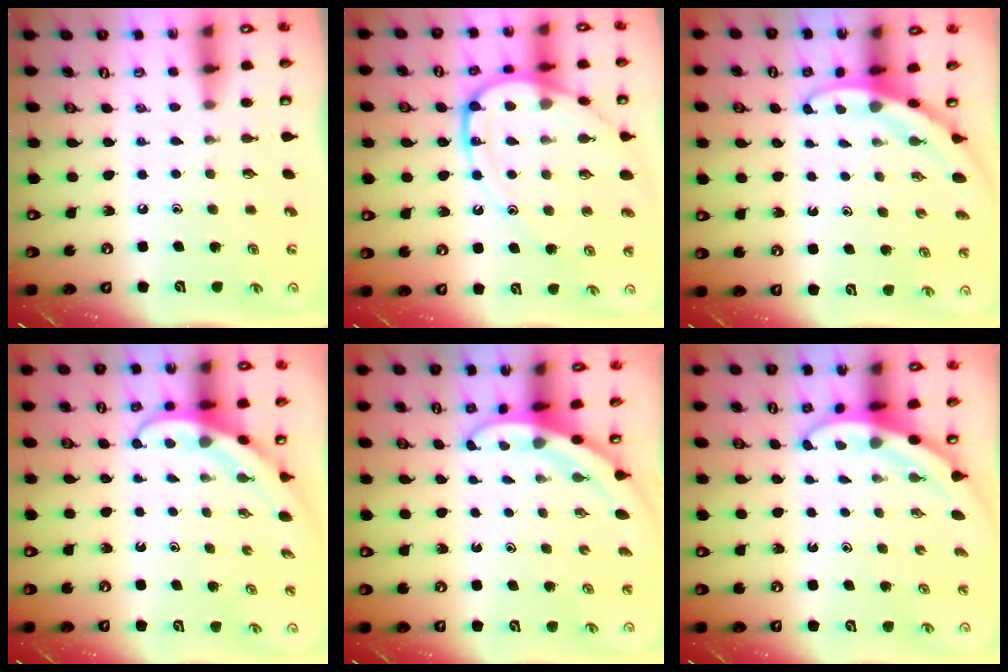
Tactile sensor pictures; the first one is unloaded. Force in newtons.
{"total": 13.3, "press": 13.3, "slide": 1.3}
{"total": 2.9, "press": 2.9, "slide": 0.1}
{"total": 3.8, "press": 3.8, "slide": 0.3}
{"total": 3.1, "press": 3.1, "slide": 0.1}
{"total": 3.4, "press": 3.4, "slide": 0.2}